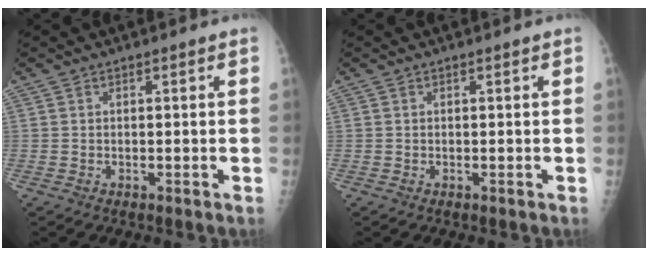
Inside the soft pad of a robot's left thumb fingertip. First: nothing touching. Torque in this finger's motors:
{"motor_torque": [0.00, 0.00, 0.00, 0.00, 0.00]}